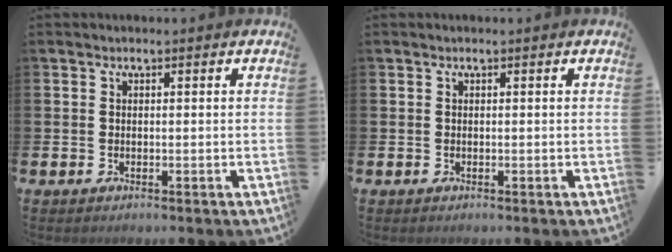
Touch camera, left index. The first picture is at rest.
{"total": 0.0}